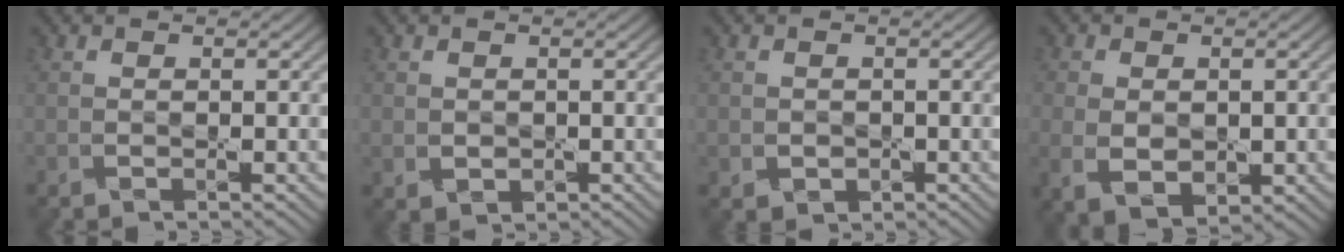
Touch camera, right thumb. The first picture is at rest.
{"total": 1.3, "force": [0.1, 1.2, 0.5], "torque": [-0.017, -0.009, 0.006]}
{"total": 1.5, "force": [-0.4, 1.4, 0.4], "torque": [-0.011, -0.010, -0.007]}
{"total": 5.5, "force": [-1.0, 3.7, 3.9], "torque": [-0.091, -0.020, -0.007]}